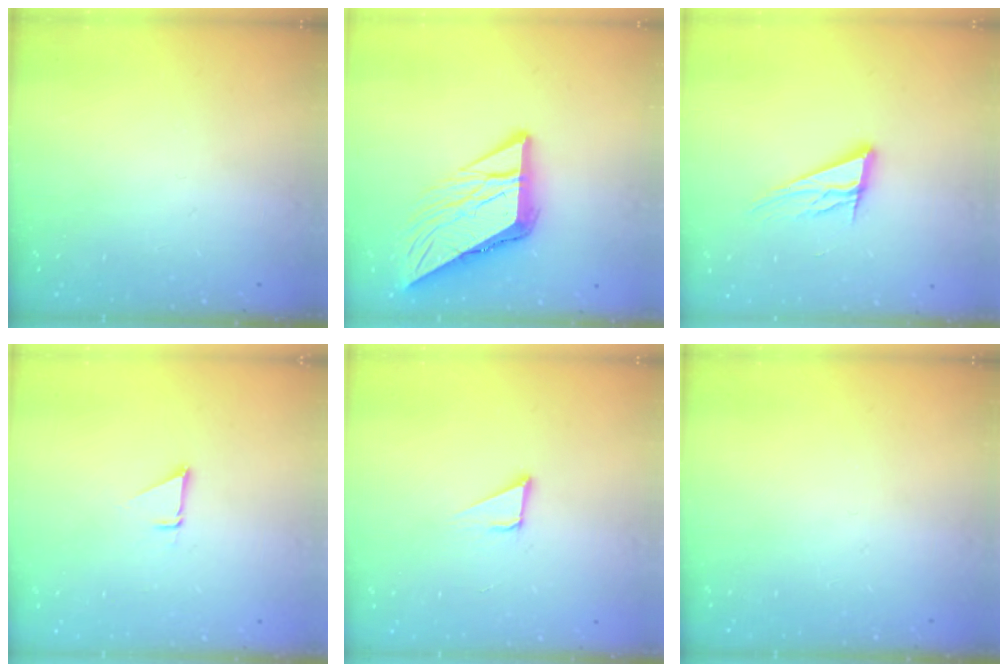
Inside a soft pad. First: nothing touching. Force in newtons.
{"total": 11.2, "press": 11.2, "slide": 1.1}
{"total": 11.5, "press": 11.4, "slide": 1.9}
{"total": 1.5, "press": 1.5, "slide": 0.1}
{"total": 3.2, "press": 3.2, "slide": 0.2}
{"total": 0.0}